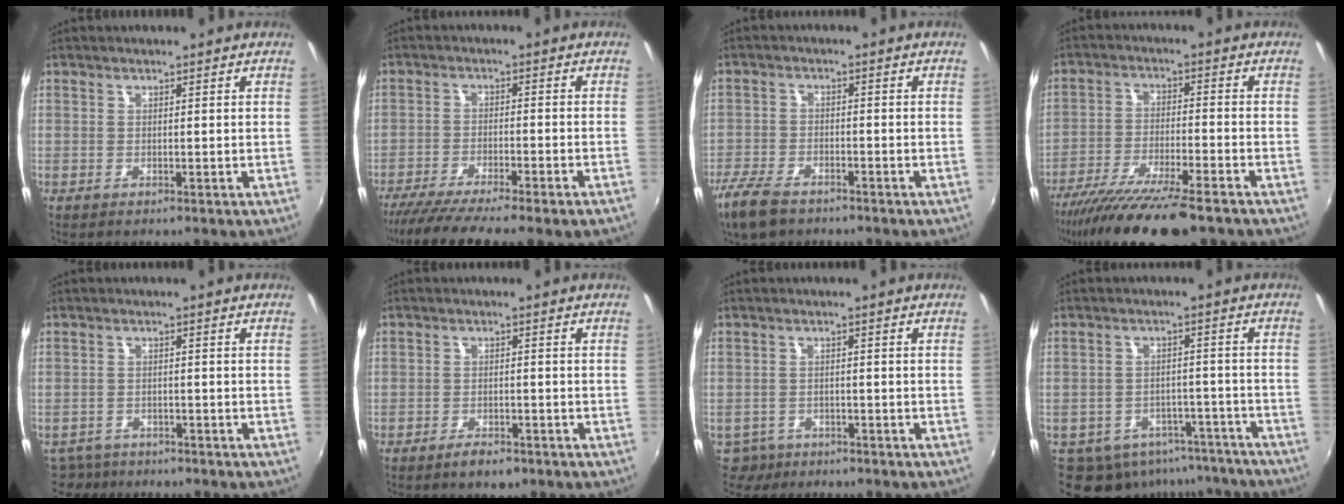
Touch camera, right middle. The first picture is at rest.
{"total": 12.0, "force": [-9.9, 0.3, 6.8], "torque": [-0.135, -0.039, -0.157]}
{"total": 8.7, "force": [-6.5, 3.8, 4.3], "torque": [-0.124, -0.022, -0.127]}
{"total": 16.4, "force": [-13.0, 2.4, 9.8], "torque": [-0.195, -0.046, -0.220]}
{"total": 5.3, "force": [-4.4, 2.7, 0.9], "torque": [-0.034, -0.012, -0.072]}
{"total": 3.5, "force": [-2.5, 1.6, 1.8], "torque": [-0.042, -0.006, -0.042]}
{"total": 4.5, "force": [-2.9, 3.3, 0.8], "torque": [-0.029, -0.005, -0.045]}
{"total": 14.1, "force": [-10.5, 8.3, 4.4], "torque": [-0.099, 0.010, -0.115]}